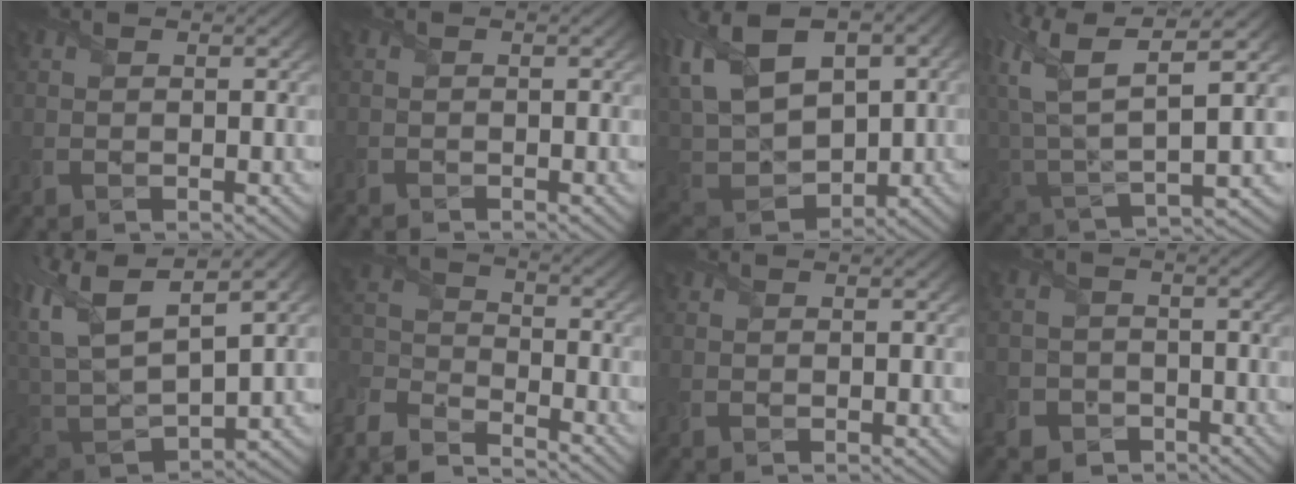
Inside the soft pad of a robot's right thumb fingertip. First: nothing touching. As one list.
[{"total": 0.9, "force": [-0.9, 0.0, -0.2], "torque": [0.005, -0.002, -0.020]}, {"total": 14.1, "force": [2.9, 9.5, 10.0], "torque": [-0.243, 0.005, 0.060]}, {"total": 13.5, "force": [4.8, 6.2, 11.0], "torque": [-0.252, -0.002, 0.093]}, {"total": 14.5, "force": [5.2, 6.2, 12.0], "torque": [-0.286, 0.008, 0.103]}, {"total": 8.9, "force": [-7.3, 3.4, 3.7], "torque": [-0.104, -0.019, -0.145]}, {"total": 0.0}, {"total": 6.6, "force": [-3.8, 5.3, 0.8], "torque": [-0.041, -0.022, -0.087]}]